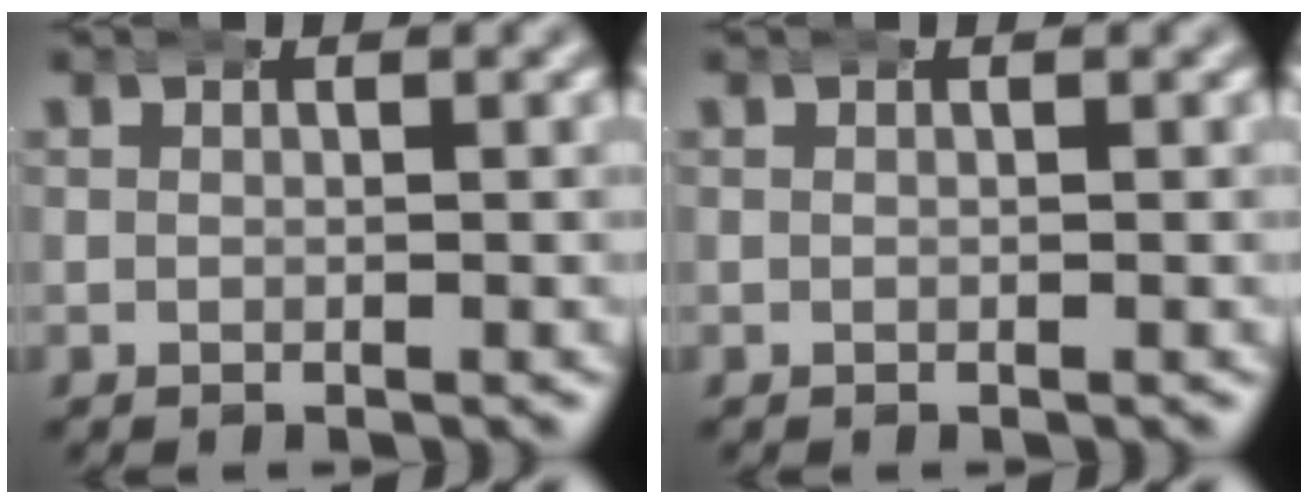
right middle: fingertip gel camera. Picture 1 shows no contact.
{"total": 0.0}